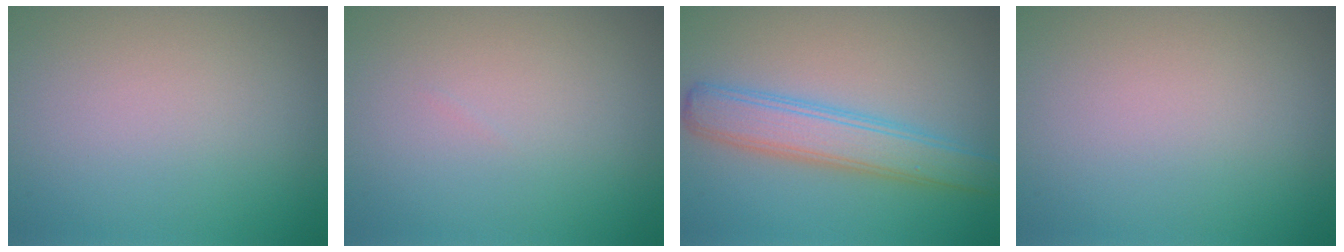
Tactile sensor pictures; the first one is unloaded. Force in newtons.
{"total": 0.0}
{"total": 4.8, "press": 4.8, "slide": 0.1}
{"total": 0.0}